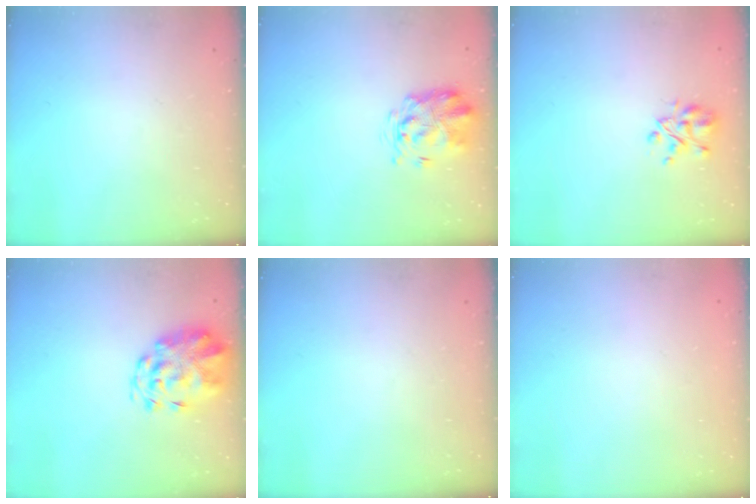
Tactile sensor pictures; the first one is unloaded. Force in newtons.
{"total": 3.1, "press": 3.0, "slide": 0.8}
{"total": 4.6, "press": 4.4, "slide": 1.4}
{"total": 5.1, "press": 5.0, "slide": 0.9}
{"total": 0.0}
{"total": 1.9, "press": 1.9, "slide": 0.2}